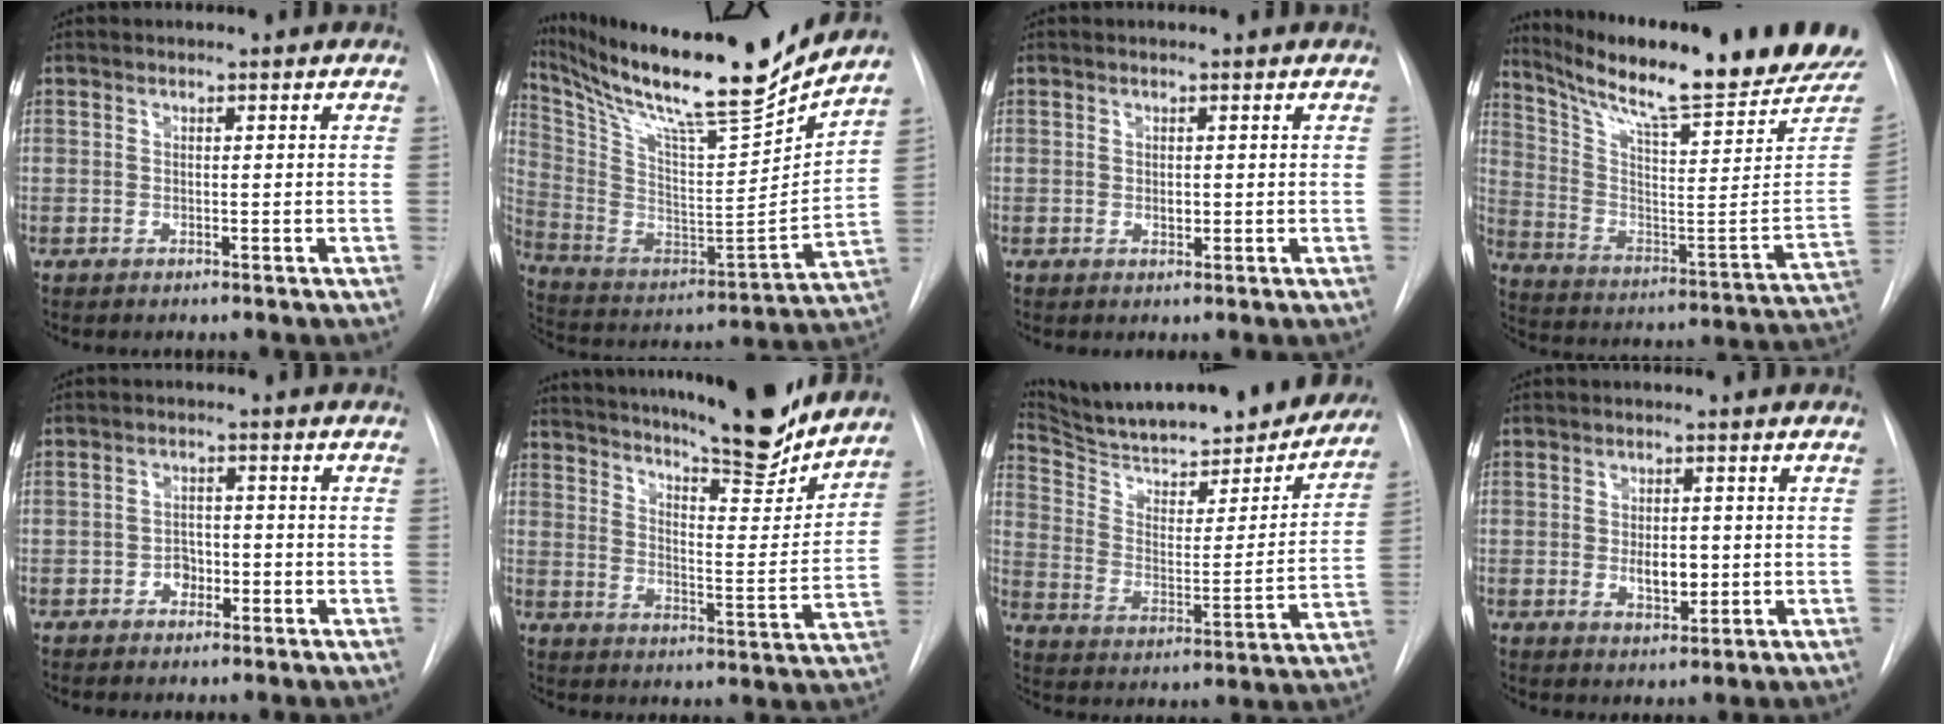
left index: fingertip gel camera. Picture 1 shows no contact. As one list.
[{"total": 23.8, "force": [20.9, 0.5, 11.4], "torque": [-0.222, -0.066, 0.343]}, {"total": 1.1, "force": [-0.9, 0.4, 0.4], "torque": [-0.005, -0.007, -0.012]}, {"total": 25.4, "force": [21.6, 0.8, 13.3], "torque": [-0.222, -0.083, 0.307]}, {"total": 3.1, "force": [-2.3, 1.8, 1.1], "torque": [-0.010, 0.002, -0.035]}, {"total": 22.8, "force": [20.1, 2.9, 10.4], "torque": [-0.172, -0.050, 0.271]}, {"total": 27.5, "force": [24.5, 5.0, 11.4], "torque": [-0.184, -0.058, 0.332]}, {"total": 3.9, "force": [-1.4, 1.9, 3.1], "torque": [-0.050, -0.009, -0.014]}]